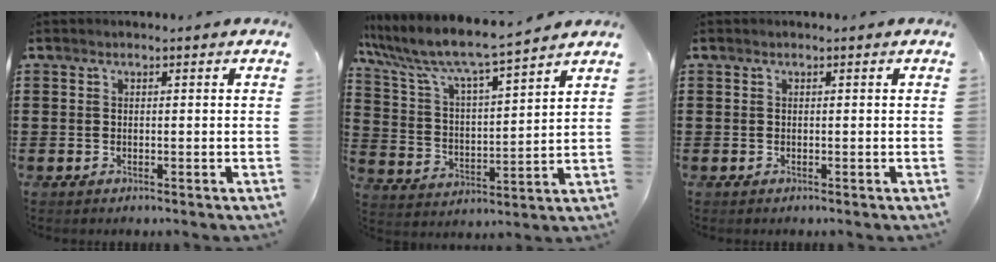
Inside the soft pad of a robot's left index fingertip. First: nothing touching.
{"total": 7.3, "force": [6.6, 0.6, 3.1], "torque": [-0.092, -0.043, 0.107]}
{"total": 0.0}